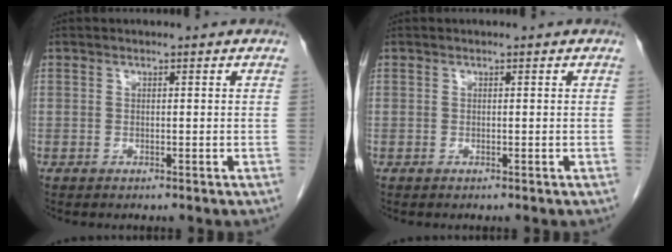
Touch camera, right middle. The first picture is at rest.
{"total": 0.0}